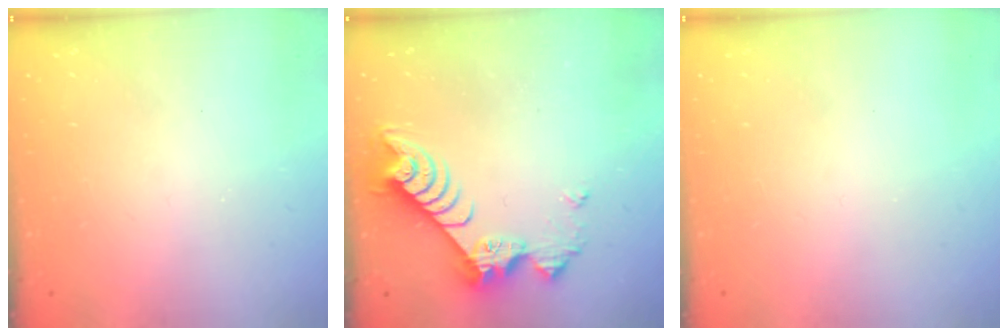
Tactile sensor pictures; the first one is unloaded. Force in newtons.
{"total": 9.5, "press": 9.5, "slide": 0.7}
{"total": 0.0}